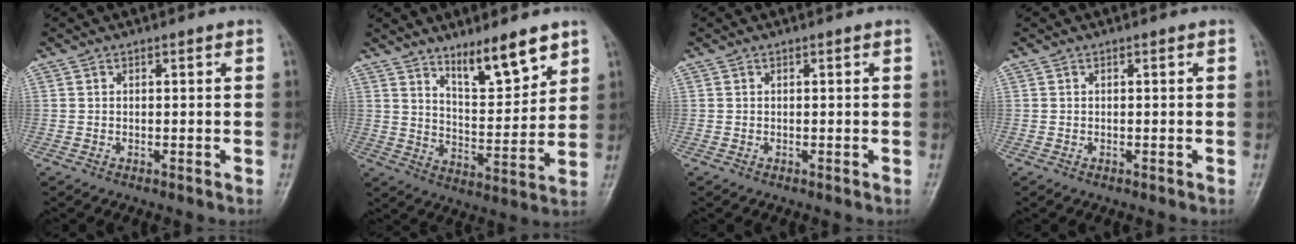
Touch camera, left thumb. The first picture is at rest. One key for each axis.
{"total": 10.9, "fx": 7.8, "fy": 2.9, "fz": 7.0, "tx": -0.095, "ty": -0.061, "tz": 0.138}
{"total": 0.0}
{"total": 0.0}